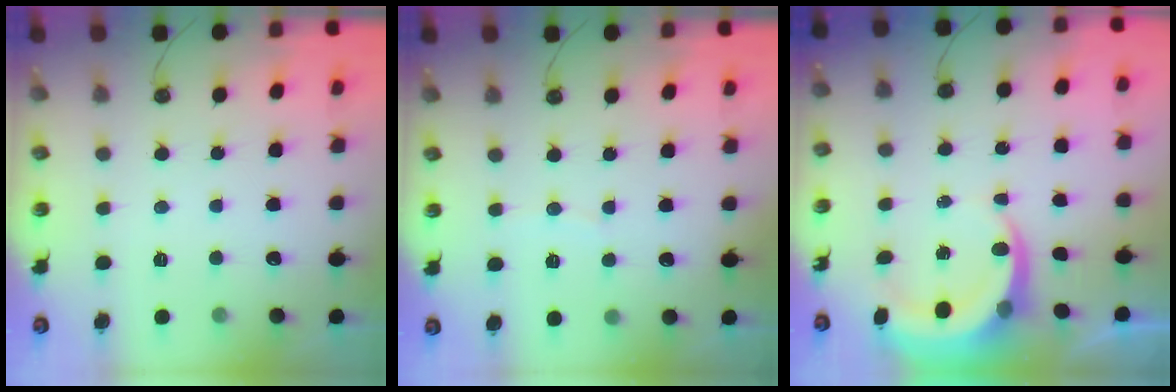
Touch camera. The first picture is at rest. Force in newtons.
{"total": 2.7, "press": 2.7, "slide": 0.3}
{"total": 5.9, "press": 5.9, "slide": 0.6}